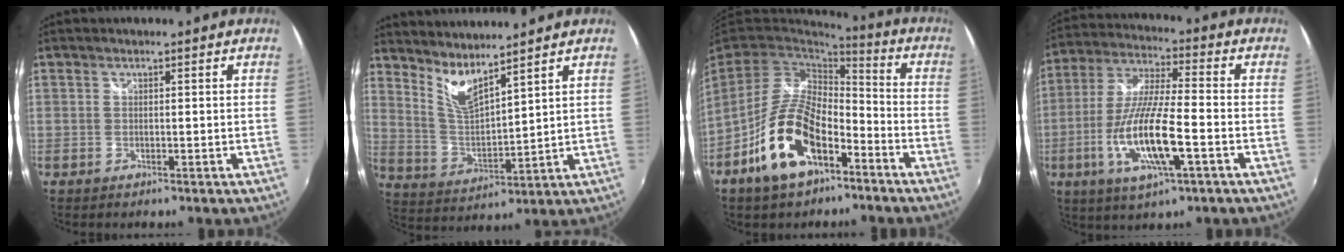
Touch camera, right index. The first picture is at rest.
{"total": 7.7, "force": [6.5, 0.9, 4.1], "torque": [-0.080, -0.018, 0.132]}
{"total": 16.0, "force": [-8.5, 7.9, 11.0], "torque": [-0.221, -0.001, -0.146]}
{"total": 15.5, "force": [-5.2, 3.2, 14.2], "torque": [-0.294, -0.016, -0.097]}